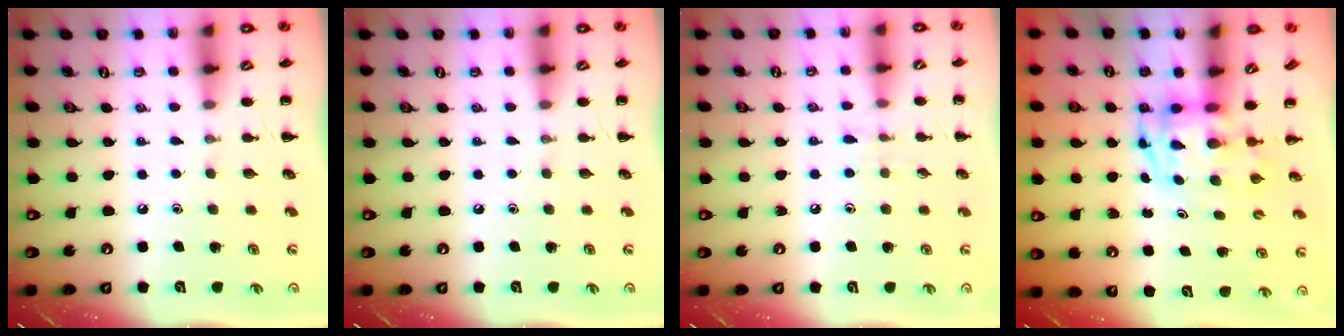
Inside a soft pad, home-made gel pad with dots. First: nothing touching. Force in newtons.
{"total": 0.0}
{"total": 6.4, "press": 6.1, "slide": 2.2}
{"total": 3.4, "press": 3.4, "slide": 0.7}